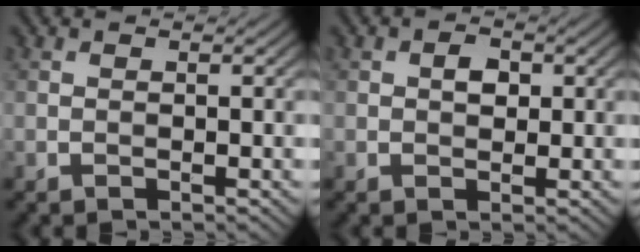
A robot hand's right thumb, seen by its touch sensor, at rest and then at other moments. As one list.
[{"total": 2.0, "force": [0.4, 1.4, 1.4], "torque": [-0.025, 0.001, 0.002]}]